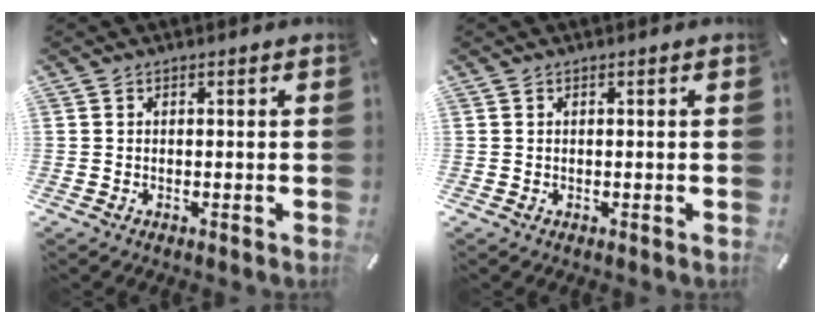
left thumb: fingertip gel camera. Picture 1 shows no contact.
{"total": 0.0}